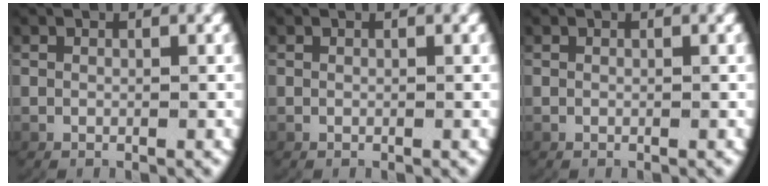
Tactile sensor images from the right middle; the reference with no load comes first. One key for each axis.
{"total": 0.0}
{"total": 0.0}